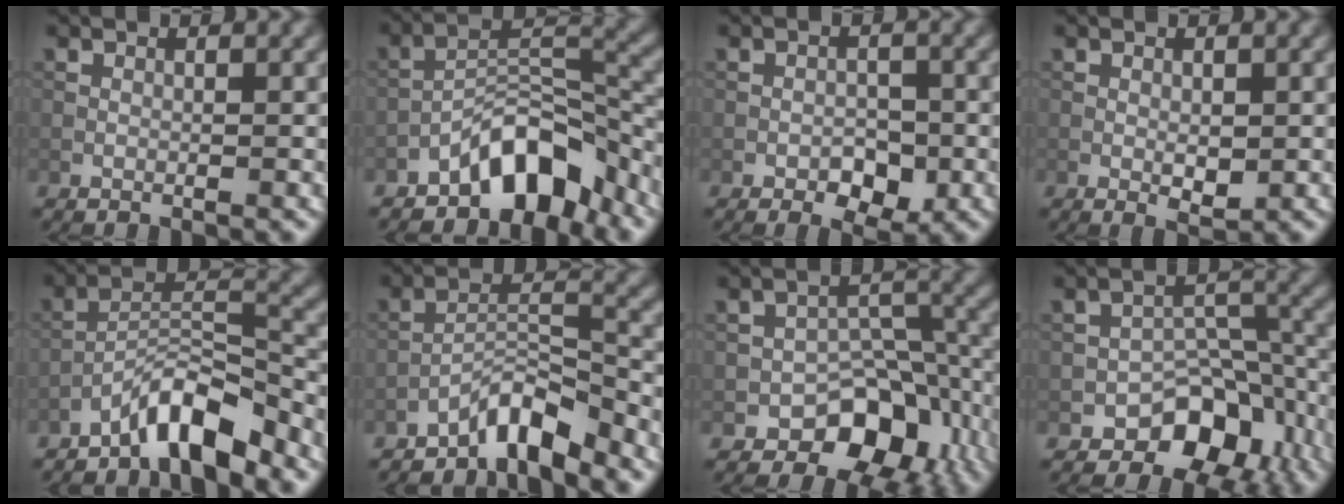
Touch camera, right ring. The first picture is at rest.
{"total": 6.8, "force": [-4.7, 2.8, 4.0], "torque": [-0.050, 0.014, -0.089]}
{"total": 3.1, "force": [-1.3, 1.8, 2.2], "torque": [-0.027, -0.001, -0.020]}
{"total": 1.8, "force": [-0.2, 0.9, 1.6], "torque": [-0.025, -0.003, -0.002]}
{"total": 6.2, "force": [-4.8, 1.4, 3.7], "torque": [-0.059, 0.010, -0.091]}
{"total": 4.9, "force": [-4.0, 1.1, 2.6], "torque": [-0.039, 0.012, -0.080]}
{"total": 7.7, "force": [-4.3, 4.9, 4.2], "torque": [-0.034, 0.001, -0.072]}
{"total": 6.9, "force": [-4.2, 4.3, 3.4], "torque": [-0.021, 0.000, -0.071]}